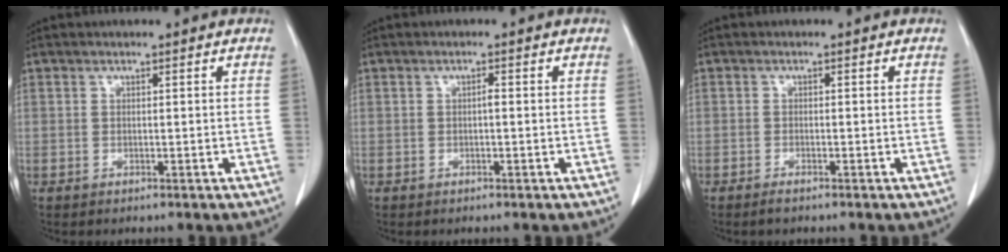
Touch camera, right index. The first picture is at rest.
{"total": 0.7, "force": [-0.1, 0.1, 0.7], "torque": [-0.011, 0.002, -0.002]}
{"total": 1.0, "force": [-0.9, 0.1, 0.5], "torque": [-0.011, -0.001, -0.012]}